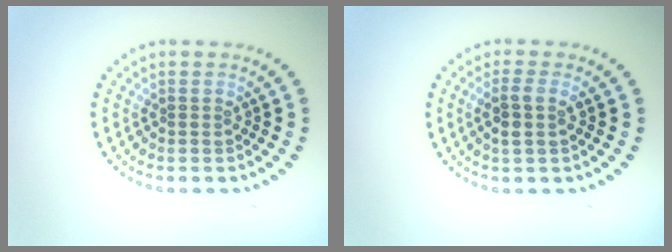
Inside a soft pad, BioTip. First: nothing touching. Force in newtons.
{"total": 1.9, "press": 1.7, "slide": 0.8}